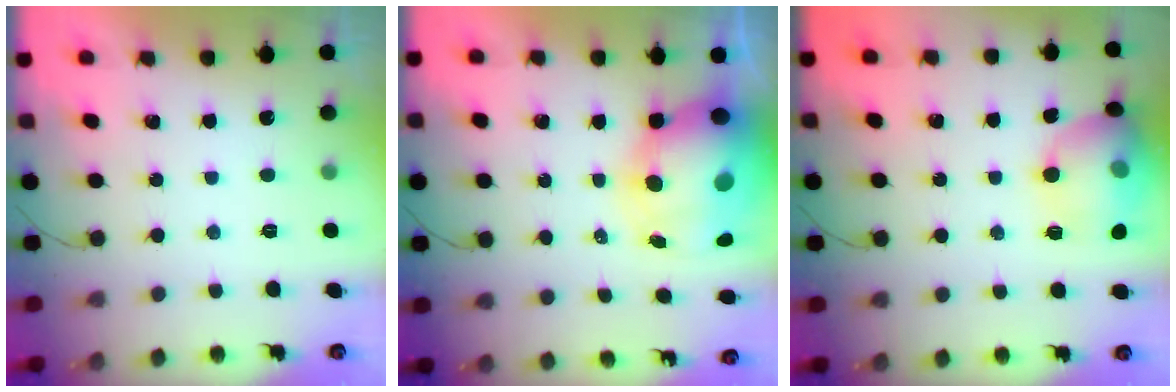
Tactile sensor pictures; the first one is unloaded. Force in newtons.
{"total": 16.3, "press": 15.9, "slide": 3.8}
{"total": 15.2, "press": 14.6, "slide": 4.1}